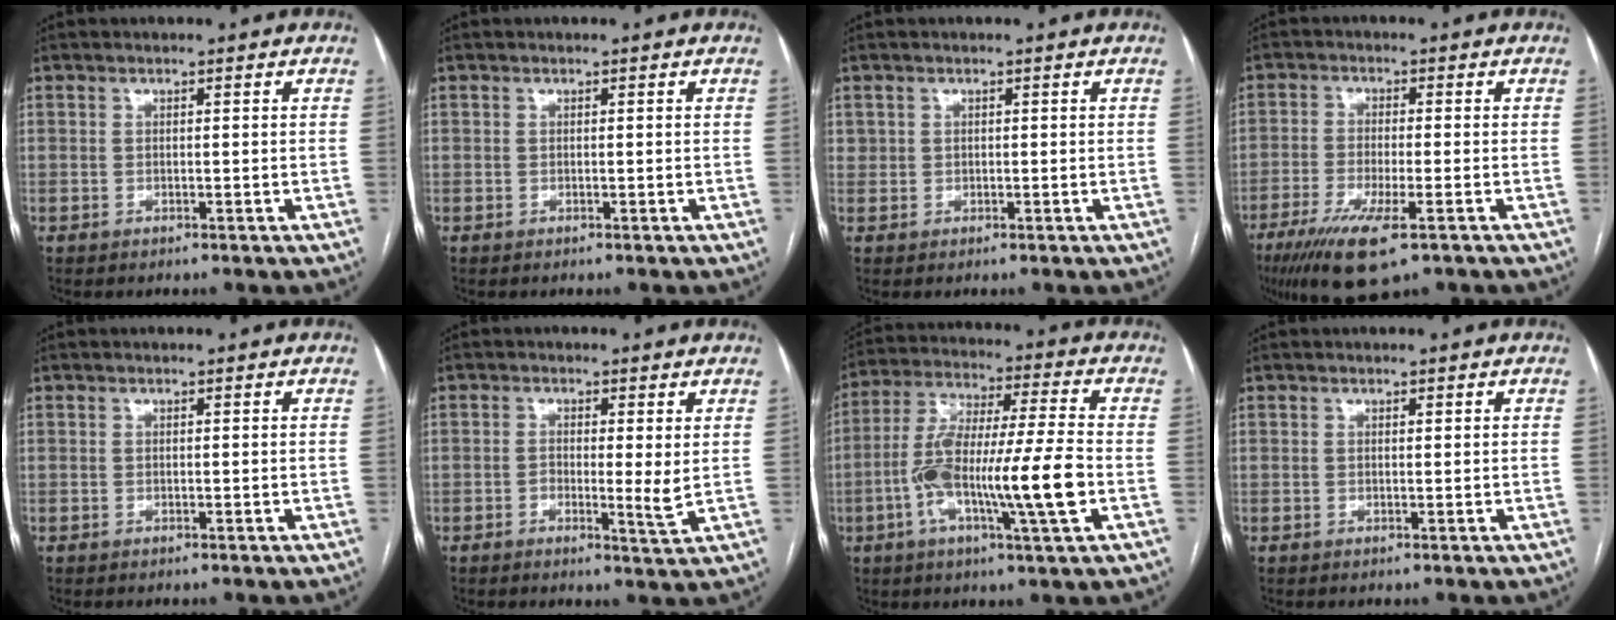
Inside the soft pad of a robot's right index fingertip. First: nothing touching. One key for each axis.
{"total": 0.0}
{"total": 1.1, "fx": 0.5, "fy": 1.0, "fz": 0.1, "tx": 0.011, "ty": 0.003, "tz": 0.004}
{"total": 10.4, "fx": -6.1, "fy": 1.8, "fz": 8.2, "tx": -0.150, "ty": -0.027, "tz": -0.101}
{"total": 0.0}
{"total": 3.7, "fx": -0.1, "fy": 0.5, "fz": 3.7, "tx": -0.057, "ty": -0.007, "tz": -0.004}
{"total": 16.1, "fx": -4.1, "fy": 0.8, "fz": 15.5, "tx": -0.296, "ty": 0.000, "tz": -0.076}
{"total": 0.0}